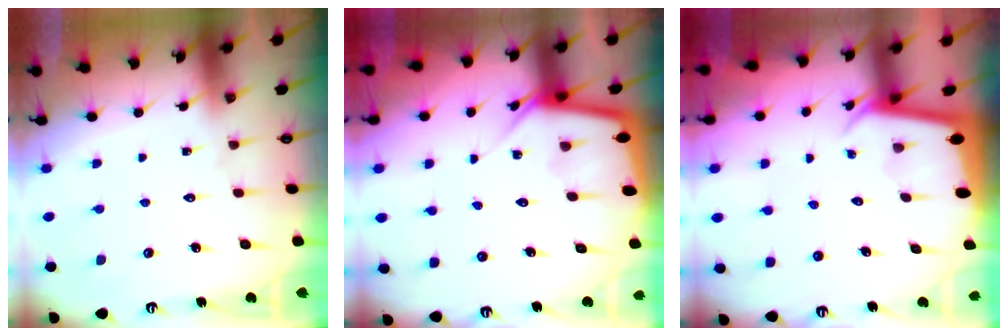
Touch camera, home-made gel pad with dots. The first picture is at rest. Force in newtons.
{"total": 6.9, "press": 6.9, "slide": 0.7}
{"total": 2.2, "press": 2.2, "slide": 0.1}